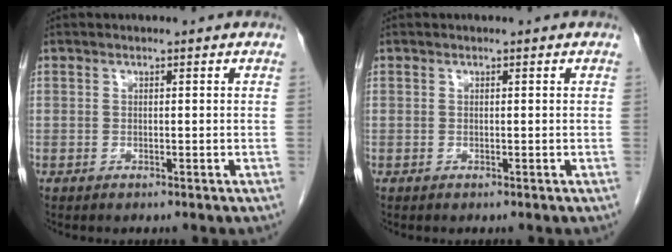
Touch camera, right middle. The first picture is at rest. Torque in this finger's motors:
{"motor_torque": [0.02, -0.01, -0.01, -0.01]}